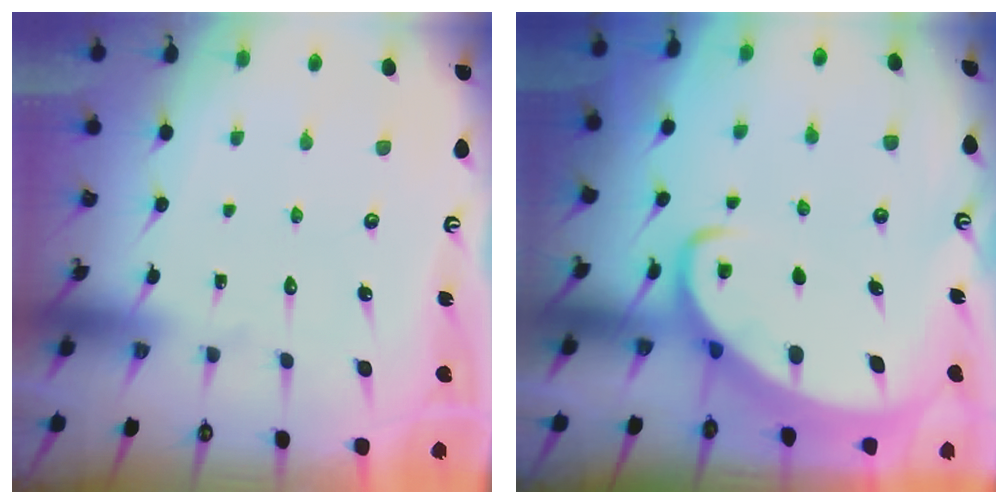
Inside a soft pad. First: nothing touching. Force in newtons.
{"total": 3.3, "press": 3.2, "slide": 0.3}